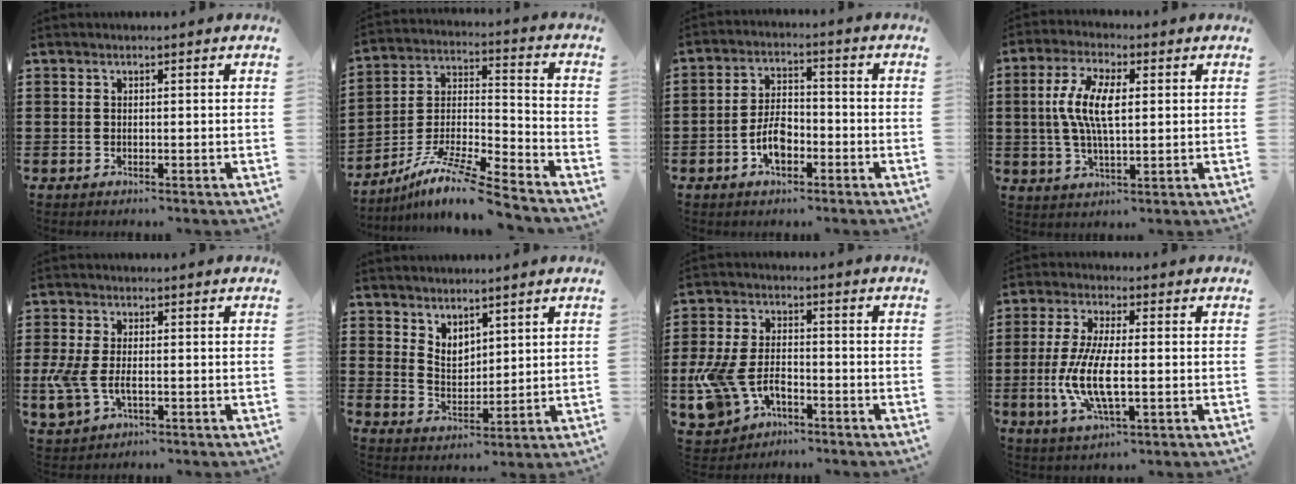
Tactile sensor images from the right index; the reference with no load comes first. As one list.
[{"total": 10.5, "force": [-8.9, 0.7, 5.5], "torque": [-0.106, 0.007, -0.180]}, {"total": 5.4, "force": [-2.3, 2.9, 4.0], "torque": [-0.085, 0.005, -0.045]}, {"total": 8.1, "force": [0.6, 3.2, 7.4], "torque": [-0.161, 0.006, 0.004]}, {"total": 4.4, "force": [-0.9, 2.3, 3.6], "torque": [-0.098, -0.008, -0.023]}, {"total": 3.7, "force": [3.1, 2.0, 0.4], "torque": [-0.021, 0.000, 0.060]}, {"total": 7.8, "force": [-3.6, 4.6, 5.2], "torque": [-0.137, 0.004, -0.072]}, {"total": 8.5, "force": [-1.9, 2.7, 7.8], "torque": [-0.178, -0.014, -0.042]}]